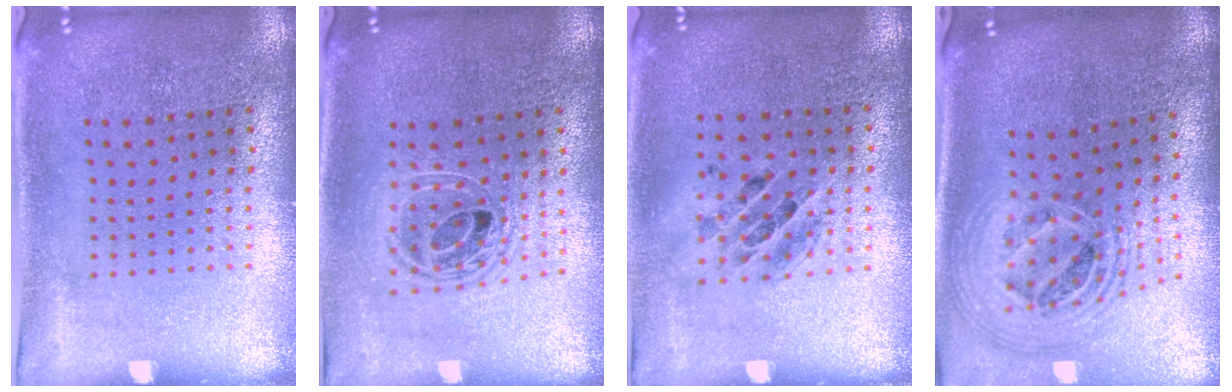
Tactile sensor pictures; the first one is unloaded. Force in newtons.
{"total": 1.7, "press": 1.4, "slide": 0.9}
{"total": 1.3, "press": 1.1, "slide": 0.5}
{"total": 2.5, "press": 1.8, "slide": 1.7}